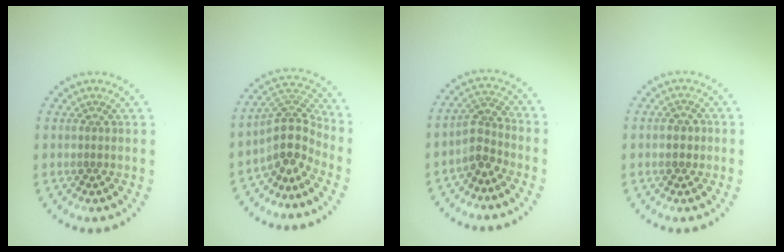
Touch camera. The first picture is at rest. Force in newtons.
{"total": 4.0, "press": 2.9, "slide": 2.8}
{"total": 2.6, "press": 2.0, "slide": 1.7}
{"total": 1.3, "press": 1.2, "slide": 0.2}